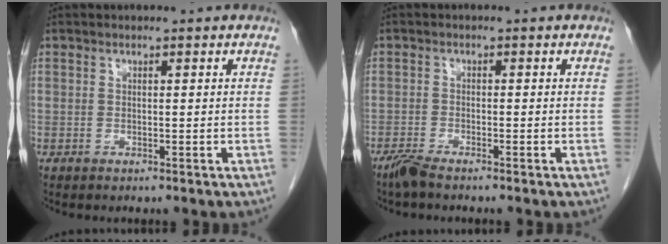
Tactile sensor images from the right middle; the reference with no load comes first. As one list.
[{"total": 2.2, "force": [-1.9, 0.1, 1.1], "torque": [-0.032, -0.006, -0.042]}]